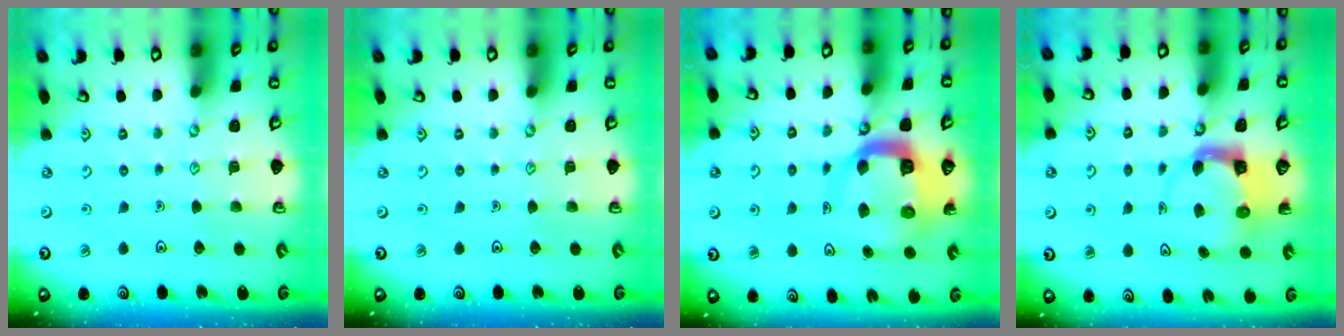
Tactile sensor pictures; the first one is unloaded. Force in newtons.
{"total": 0.0}
{"total": 10.8, "press": 10.8, "slide": 1.4}
{"total": 3.9, "press": 3.8, "slide": 0.5}